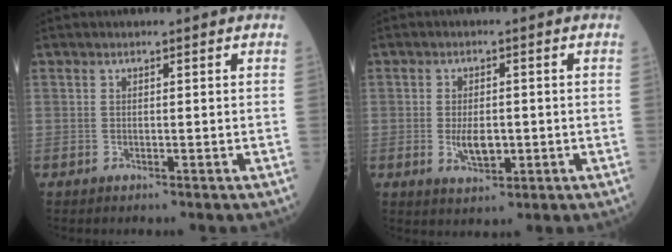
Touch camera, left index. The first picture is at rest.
{"total": 4.4, "force": [-0.9, 2.1, 3.8], "torque": [-0.073, -0.005, -0.010]}